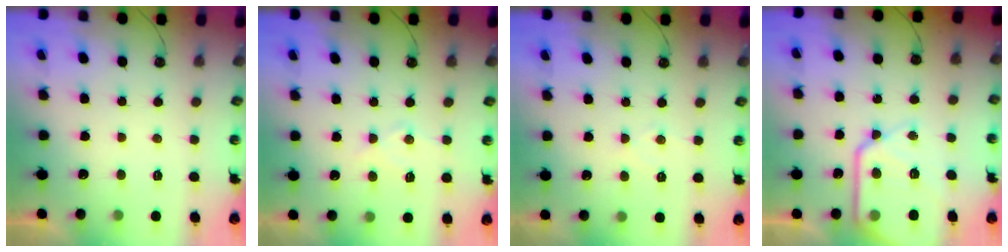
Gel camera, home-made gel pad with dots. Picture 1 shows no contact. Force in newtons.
{"total": 8.4, "press": 8.4, "slide": 0.6}
{"total": 4.4, "press": 4.4, "slide": 0.5}
{"total": 15.7, "press": 15.6, "slide": 1.3}